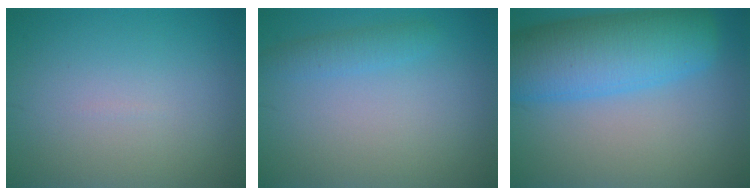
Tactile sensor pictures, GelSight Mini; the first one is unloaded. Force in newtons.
{"total": 1.6, "press": 1.6, "slide": 0.0}
{"total": 9.7, "press": 9.7, "slide": 0.6}